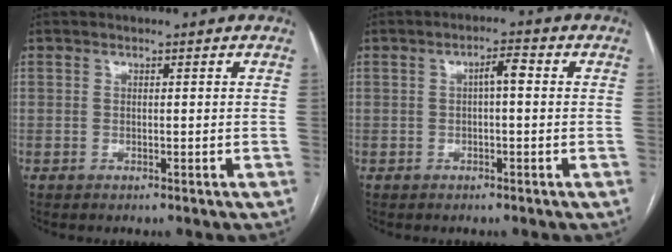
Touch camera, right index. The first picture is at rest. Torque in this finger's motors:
{"motor_torque": [0.36, 0.01, 0.08, 0.05]}